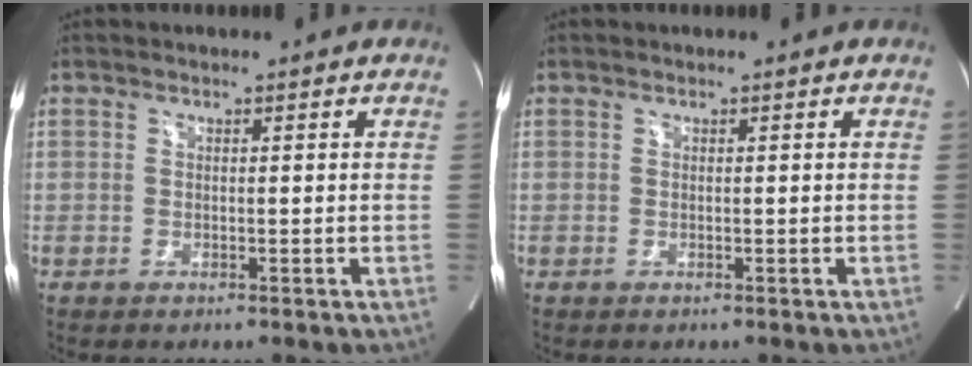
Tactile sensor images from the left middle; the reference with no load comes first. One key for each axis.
{"total": 0.0}